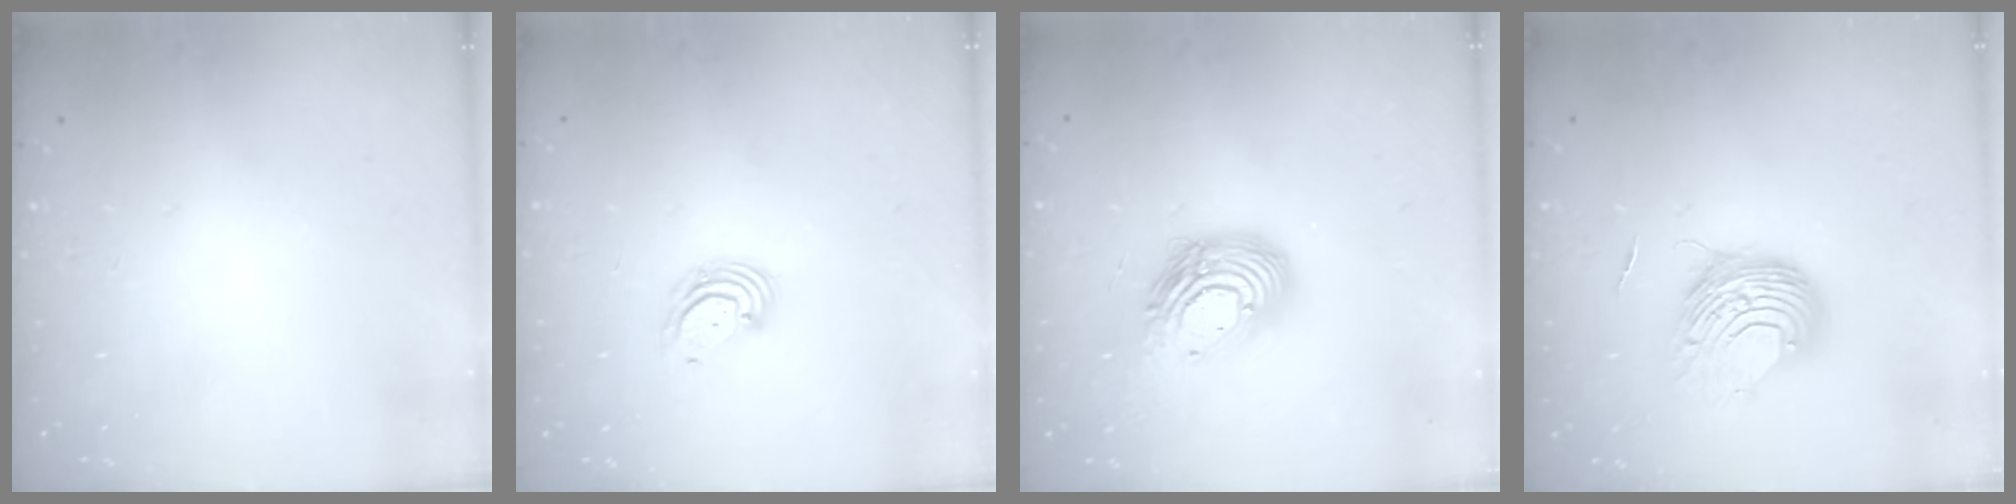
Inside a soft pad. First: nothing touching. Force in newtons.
{"total": 4.0, "press": 4.0, "slide": 0.4}
{"total": 14.9, "press": 14.9, "slide": 1.3}
{"total": 9.2, "press": 9.2, "slide": 1.1}